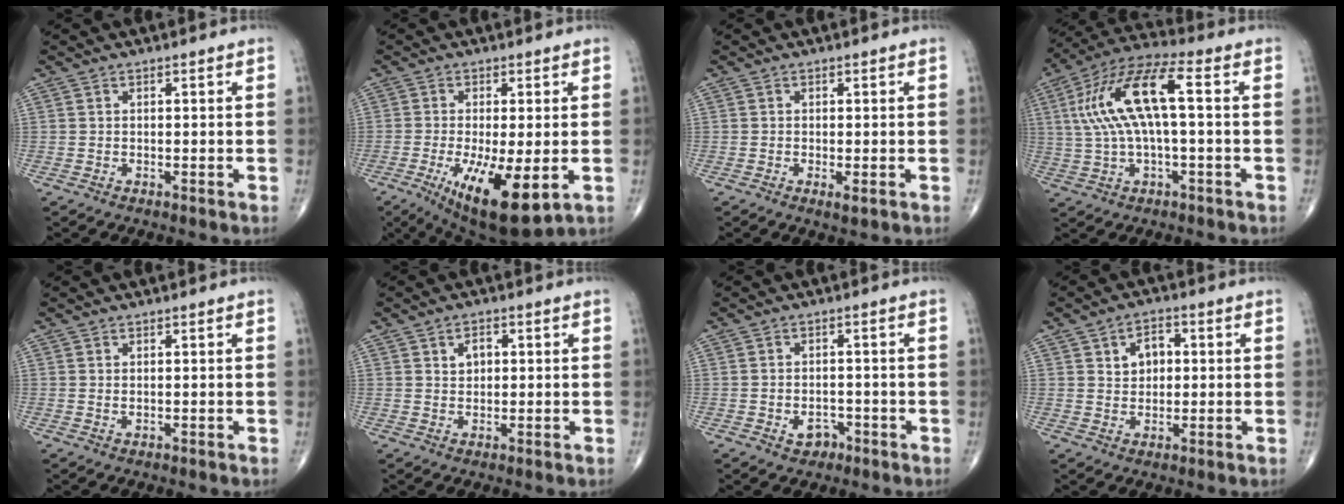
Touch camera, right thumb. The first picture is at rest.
{"total": 13.5, "force": [-4.1, 4.1, 12.2], "torque": [-0.206, -0.025, -0.052]}
{"total": 1.6, "force": [-0.5, 0.4, 1.4], "torque": [-0.026, -0.006, -0.010]}
{"total": 15.4, "force": [2.0, 4.9, 14.4], "torque": [-0.306, 0.040, 0.034]}
{"total": 0.6, "force": [0.2, 0.3, 0.5], "torque": [-0.010, 0.002, 0.006]}
{"total": 3.0, "force": [1.0, 2.1, 1.9], "torque": [-0.021, 0.000, 0.016]}
{"total": 3.2, "force": [-1.4, 2.4, 1.5], "torque": [-0.006, 0.011, -0.017]}
{"total": 5.4, "force": [1.4, 3.9, 3.5], "torque": [-0.033, 0.003, 0.020]}